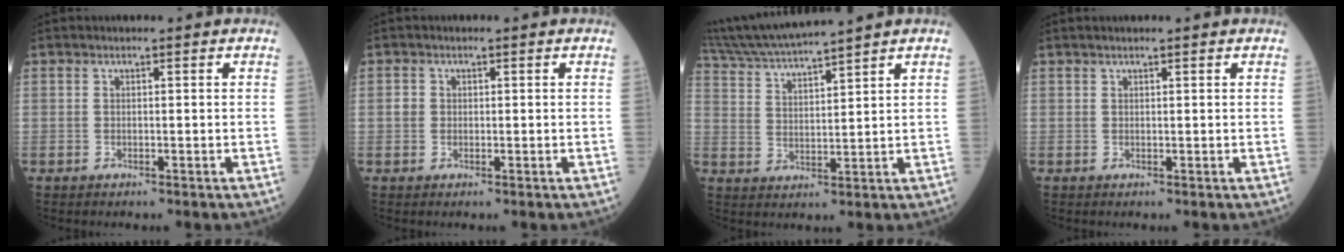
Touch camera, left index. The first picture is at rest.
{"total": 1.2, "force": [0.0, 1.2, 0.4], "torque": [-0.010, 0.005, 0.001]}
{"total": 11.0, "force": [10.1, -1.5, 4.2], "torque": [-0.083, 0.014, 0.191]}
{"total": 2.1, "force": [1.8, 0.1, 1.2], "torque": [-0.013, 0.024, 0.027]}